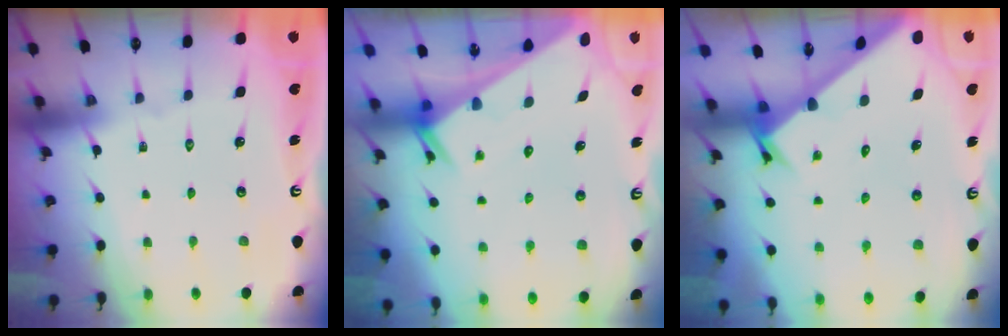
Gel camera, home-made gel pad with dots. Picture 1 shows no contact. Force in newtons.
{"total": 2.7, "press": 2.7, "slide": 0.1}
{"total": 2.6, "press": 2.6, "slide": 0.3}